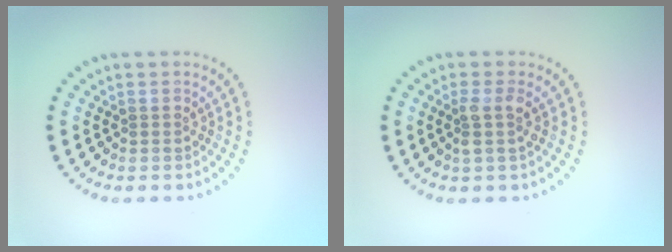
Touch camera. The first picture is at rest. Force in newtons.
{"total": 1.7, "press": 1.5, "slide": 0.8}